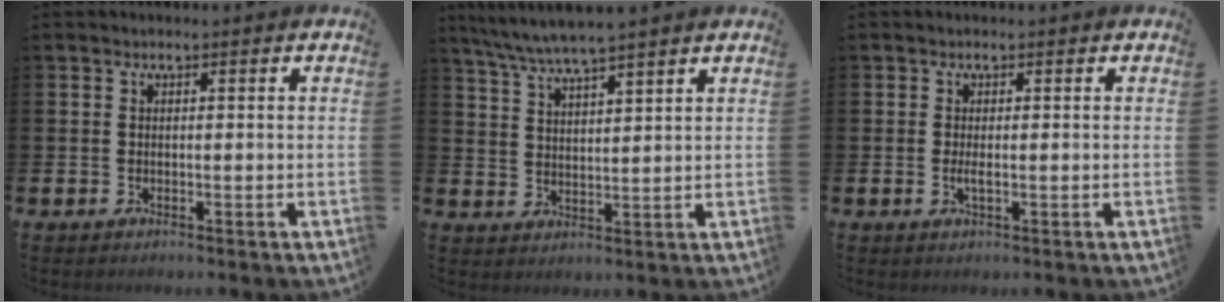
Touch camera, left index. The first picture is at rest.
{"total": 5.6, "force": [5.3, -0.2, 1.8], "torque": [-0.057, -0.024, 0.095]}
{"total": 1.3, "force": [-0.2, 0.3, 1.2], "torque": [-0.021, -0.001, -0.005]}